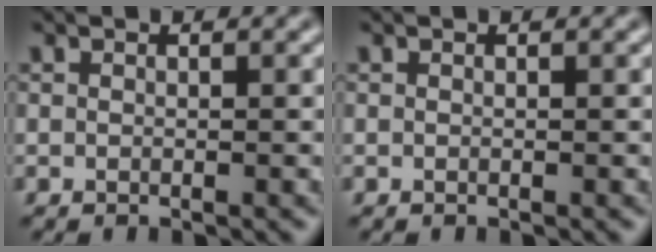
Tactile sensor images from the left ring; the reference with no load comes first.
{"total": 0.0}